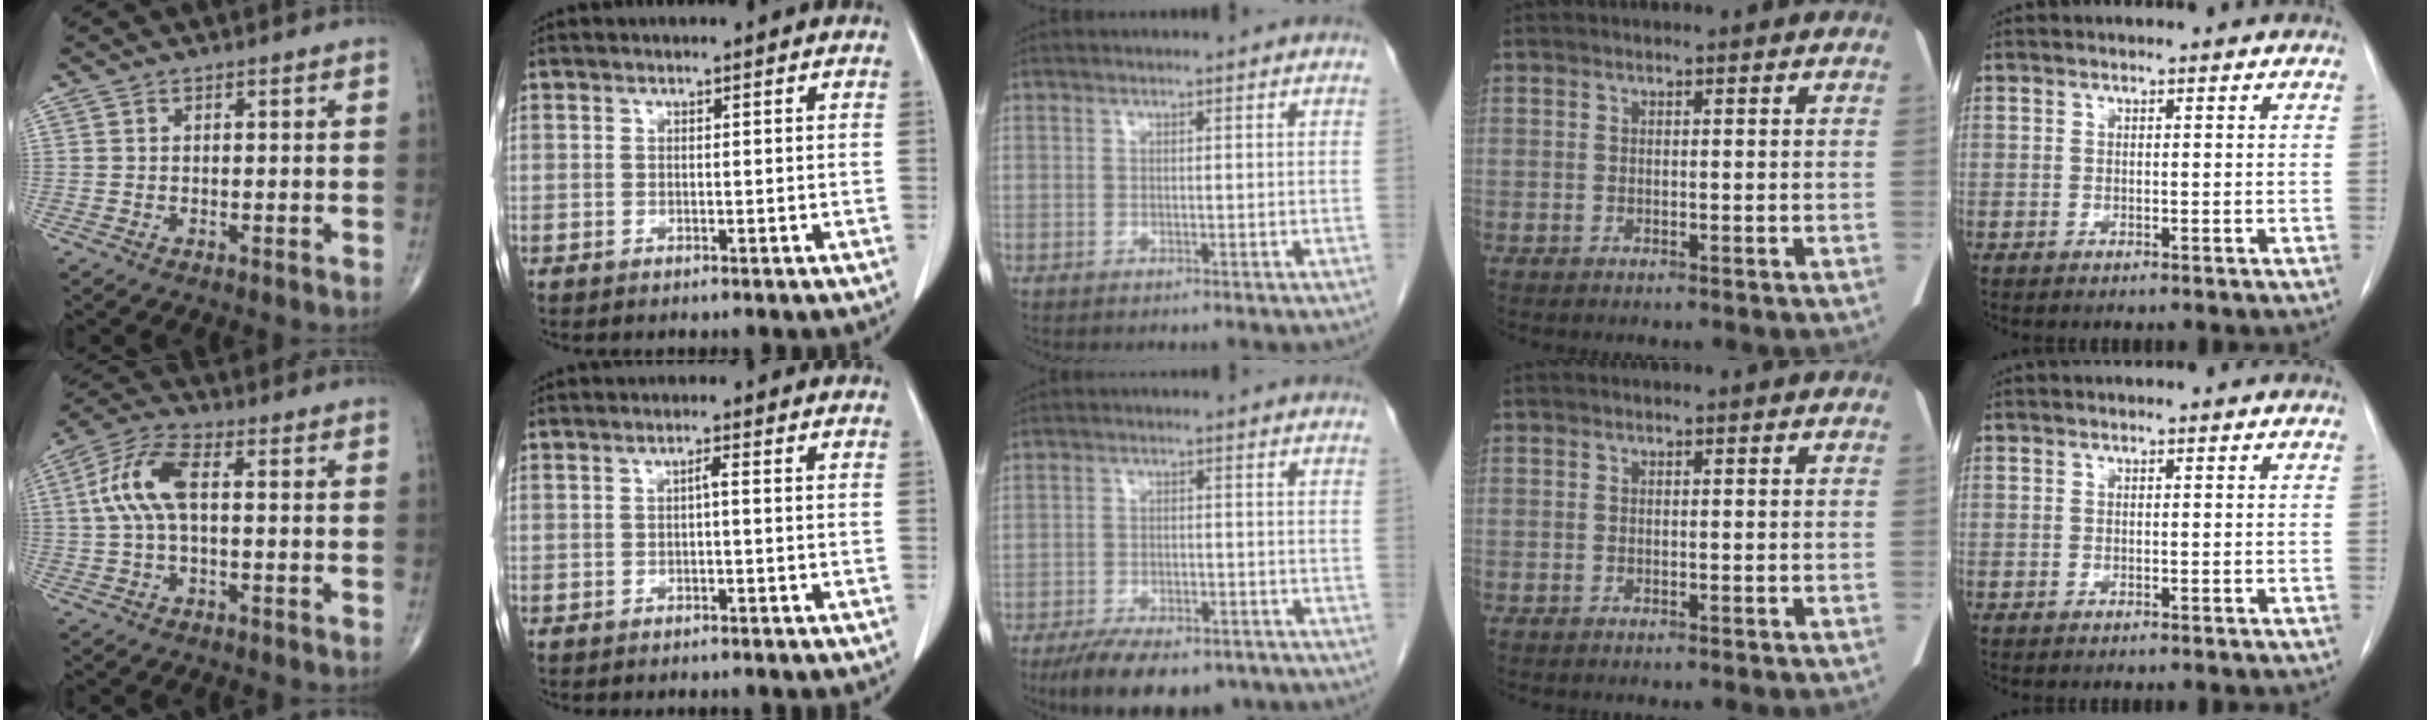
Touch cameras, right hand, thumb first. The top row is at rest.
{"thumb": {"total": 9.2, "force": [0.8, 4.0, 8.3], "torque": [-0.193, 0.029, 0.012]}, "index": {"total": 1.1, "force": [-0.1, 0.1, 1.0], "torque": [-0.017, 0.003, -0.001]}, "middle": {"total": 12.1, "force": [-9.0, 4.8, 6.5], "torque": [-0.097, -0.006, -0.134]}}